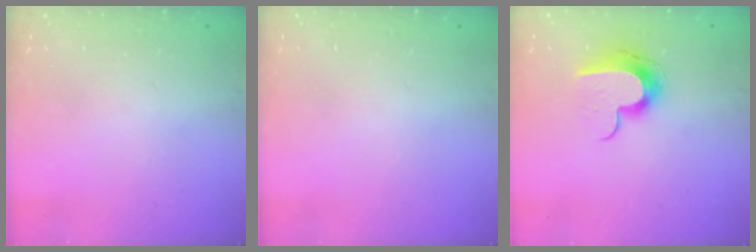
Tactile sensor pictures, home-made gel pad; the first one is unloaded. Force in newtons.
{"total": 0.0}
{"total": 10.6, "press": 10.5, "slide": 0.8}